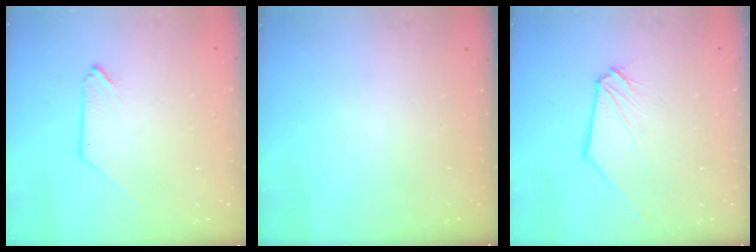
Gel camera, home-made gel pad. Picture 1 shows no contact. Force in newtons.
{"total": 0.0}
{"total": 0.0}